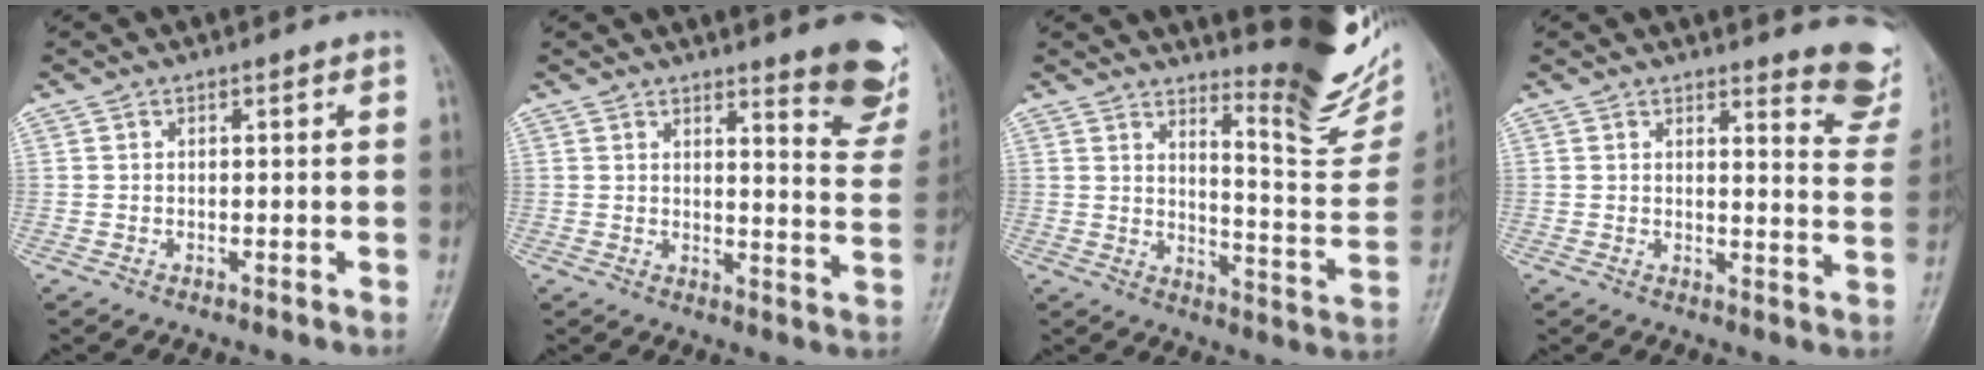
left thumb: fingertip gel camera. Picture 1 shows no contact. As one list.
[{"total": 12.2, "force": [8.9, 2.9, 7.8], "torque": [-0.056, -0.067, 0.098]}, {"total": 16.2, "force": [13.0, 3.3, 9.0], "torque": [-0.092, -0.125, 0.171]}, {"total": 9.4, "force": [8.7, 2.1, 3.0], "torque": [-0.002, -0.086, 0.078]}]